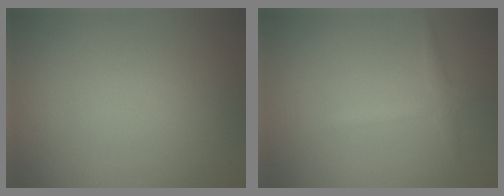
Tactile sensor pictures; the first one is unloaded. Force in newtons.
{"total": 1.5, "press": 1.5, "slide": 0.1}